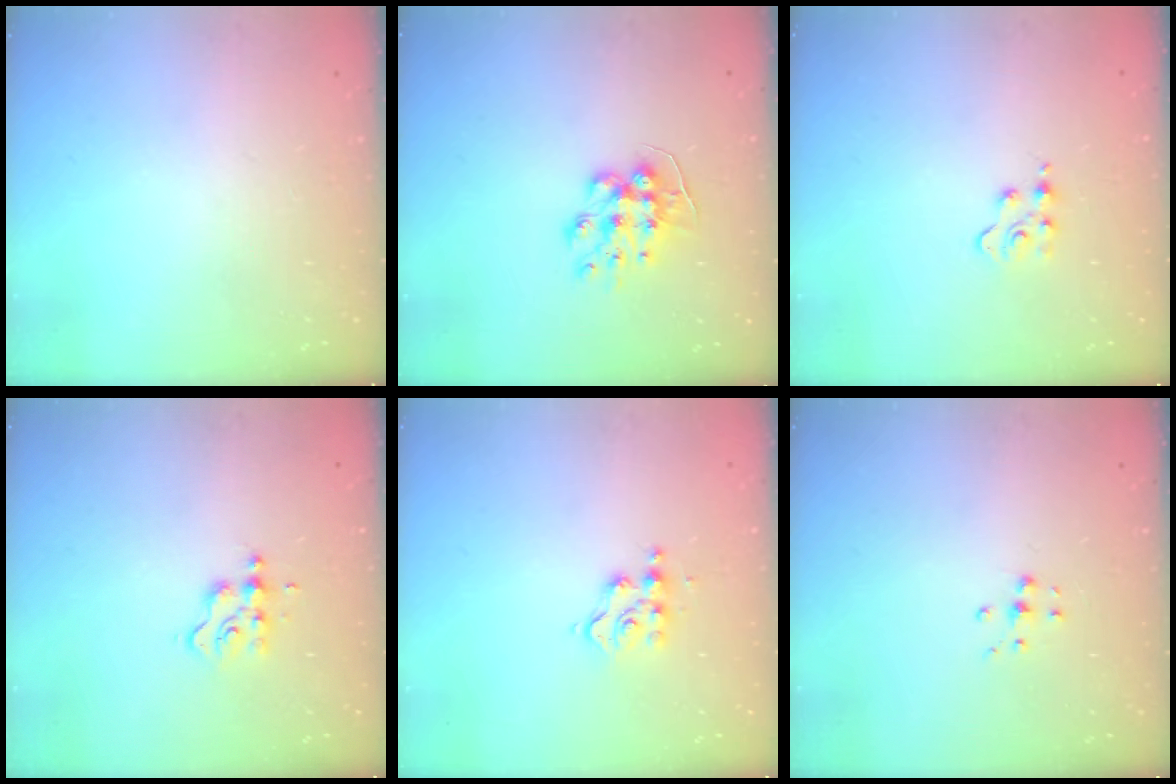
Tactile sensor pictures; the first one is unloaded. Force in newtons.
{"total": 9.6, "press": 9.5, "slide": 0.9}
{"total": 2.8, "press": 2.8, "slide": 0.3}
{"total": 4.7, "press": 4.7, "slide": 0.7}
{"total": 6.6, "press": 6.6, "slide": 0.3}
{"total": 6.4, "press": 6.3, "slide": 0.5}